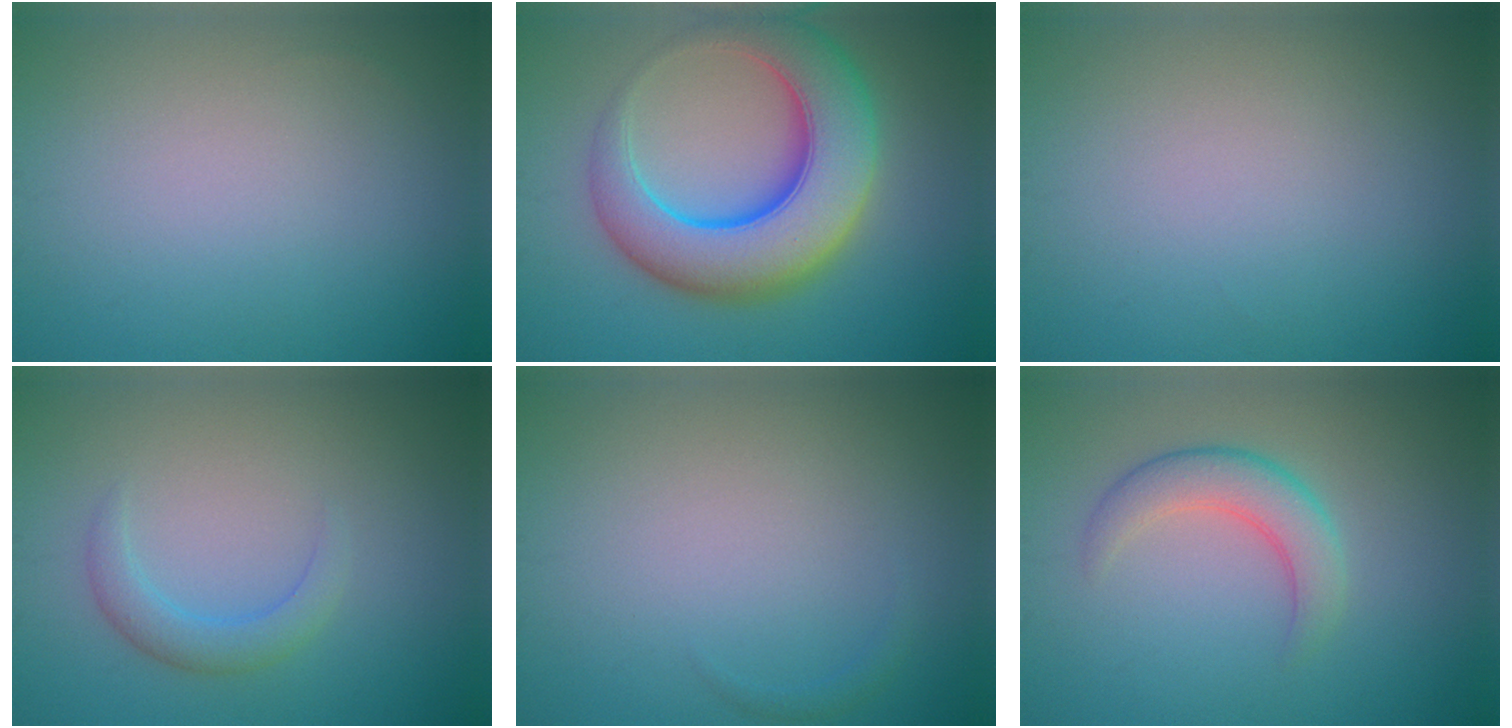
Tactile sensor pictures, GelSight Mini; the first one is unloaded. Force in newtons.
{"total": 10.5, "press": 10.5, "slide": 0.4}
{"total": 0.0}
{"total": 2.3, "press": 2.3, "slide": 0.1}
{"total": 0.6, "press": 0.6, "slide": 0.1}
{"total": 3.7, "press": 3.7, "slide": 0.3}